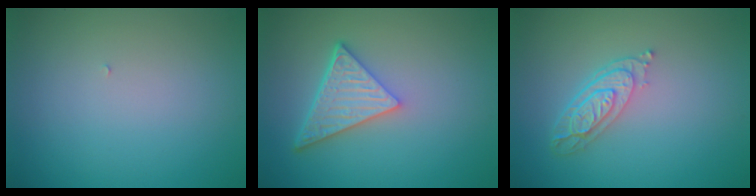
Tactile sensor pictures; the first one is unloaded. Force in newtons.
{"total": 5.0, "press": 3.7, "slide": 3.3}
{"total": 3.8, "press": 2.9, "slide": 2.4}